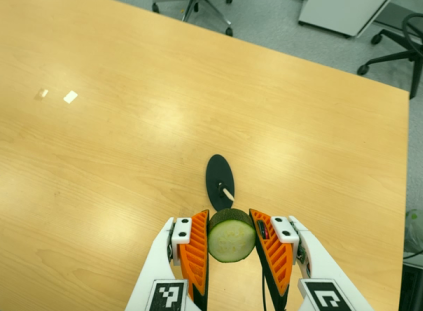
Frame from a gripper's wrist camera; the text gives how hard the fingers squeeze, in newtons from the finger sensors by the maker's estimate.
{"total": 10.9, "left": 9.5, "right": 12.2}